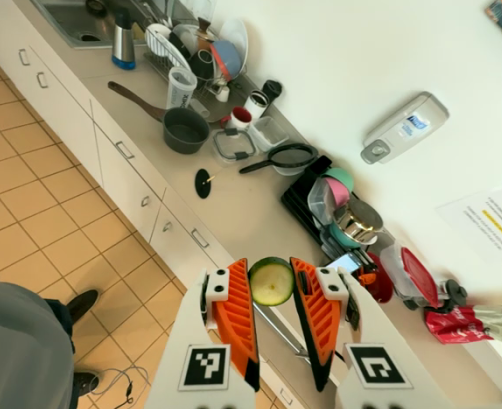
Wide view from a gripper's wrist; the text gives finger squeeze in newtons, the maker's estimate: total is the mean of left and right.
{"total": 9.6, "left": 9.2, "right": 10.0}